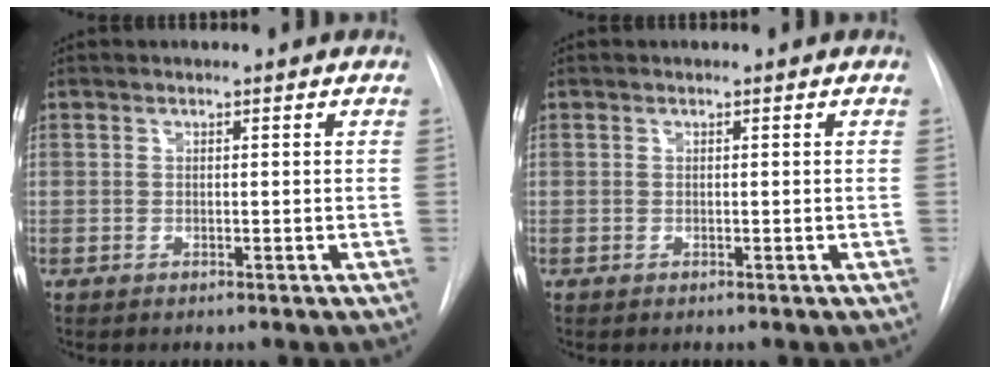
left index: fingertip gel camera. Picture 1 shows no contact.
{"total": 0.0}